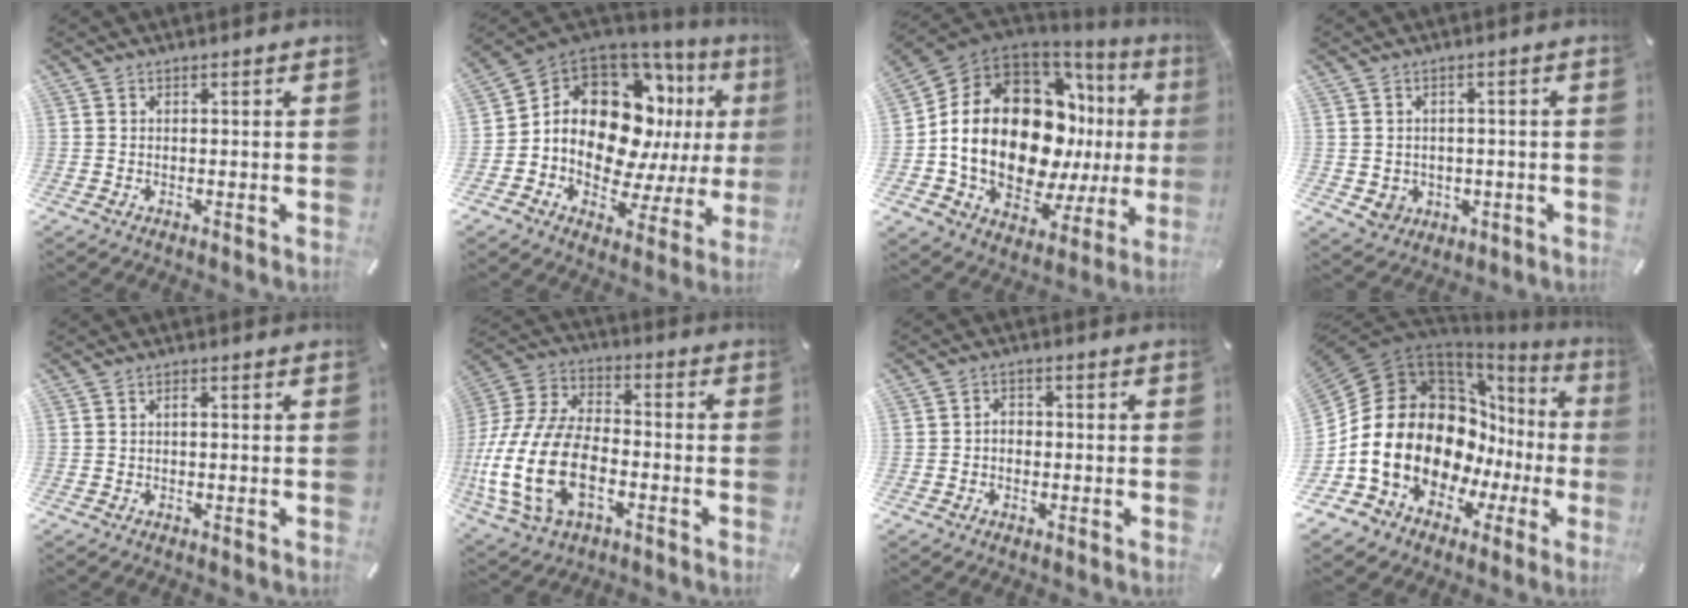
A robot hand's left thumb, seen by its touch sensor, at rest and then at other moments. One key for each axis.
{"total": 17.5, "fx": 4.6, "fy": 12.6, "fz": 11.3, "tx": -0.182, "ty": -0.048, "tz": 0.082}
{"total": 27.4, "fx": 1.5, "fy": 17.0, "fz": 21.4, "tx": -0.432, "ty": -0.032, "tz": 0.045}
{"total": 4.4, "fx": 0.0, "fy": 4.3, "fz": 1.0, "tx": -0.015, "ty": -0.002, "tz": -0.002}
{"total": 0.8, "fx": 0.0, "fy": 0.2, "fz": 0.8, "tx": -0.017, "ty": 0.000, "tz": -0.001}
{"total": 20.9, "fx": -6.5, "fy": 12.9, "fz": 15.1, "tx": -0.333, "ty": 0.022, "tz": -0.113}
{"total": 2.9, "fx": -1.0, "fy": 2.4, "fz": 1.4, "tx": -0.025, "ty": 0.009, "tz": -0.021}
{"total": 24.9, "fx": -0.3, "fy": 18.1, "fz": 17.1, "tx": -0.326, "ty": -0.050, "tz": 0.031}